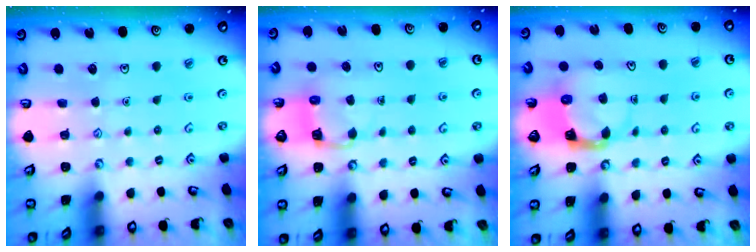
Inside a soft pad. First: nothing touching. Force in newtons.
{"total": 4.1, "press": 4.1, "slide": 0.2}
{"total": 3.9, "press": 3.9, "slide": 0.6}